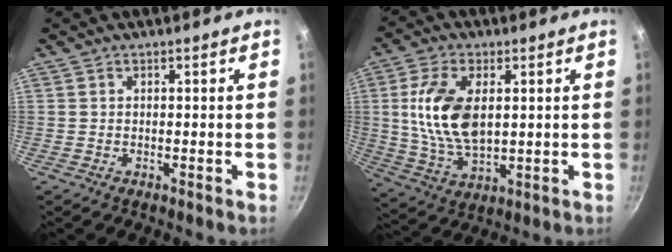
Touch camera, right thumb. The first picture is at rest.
{"total": 13.9, "force": [2.3, 7.6, 11.4], "torque": [-0.213, -0.011, 0.048]}